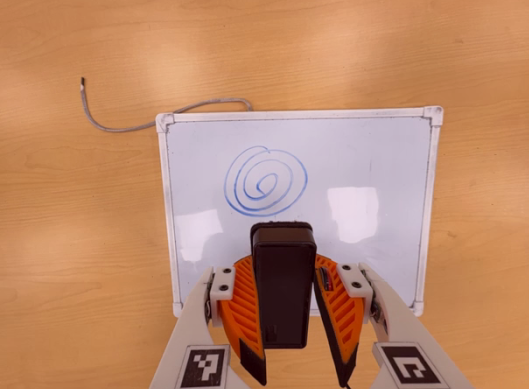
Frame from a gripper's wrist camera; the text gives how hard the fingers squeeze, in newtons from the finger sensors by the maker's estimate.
{"total": 9.7, "left": 7.7, "right": 11.8}